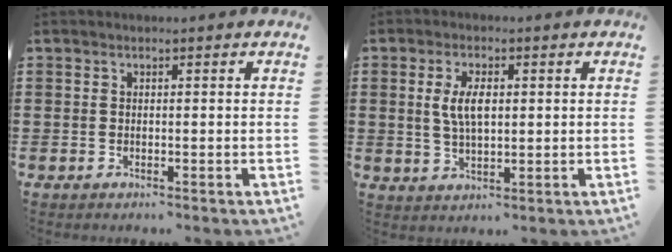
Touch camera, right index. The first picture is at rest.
{"total": 5.1, "force": [0.7, 2.2, 4.5], "torque": [-0.093, 0.008, 0.011]}